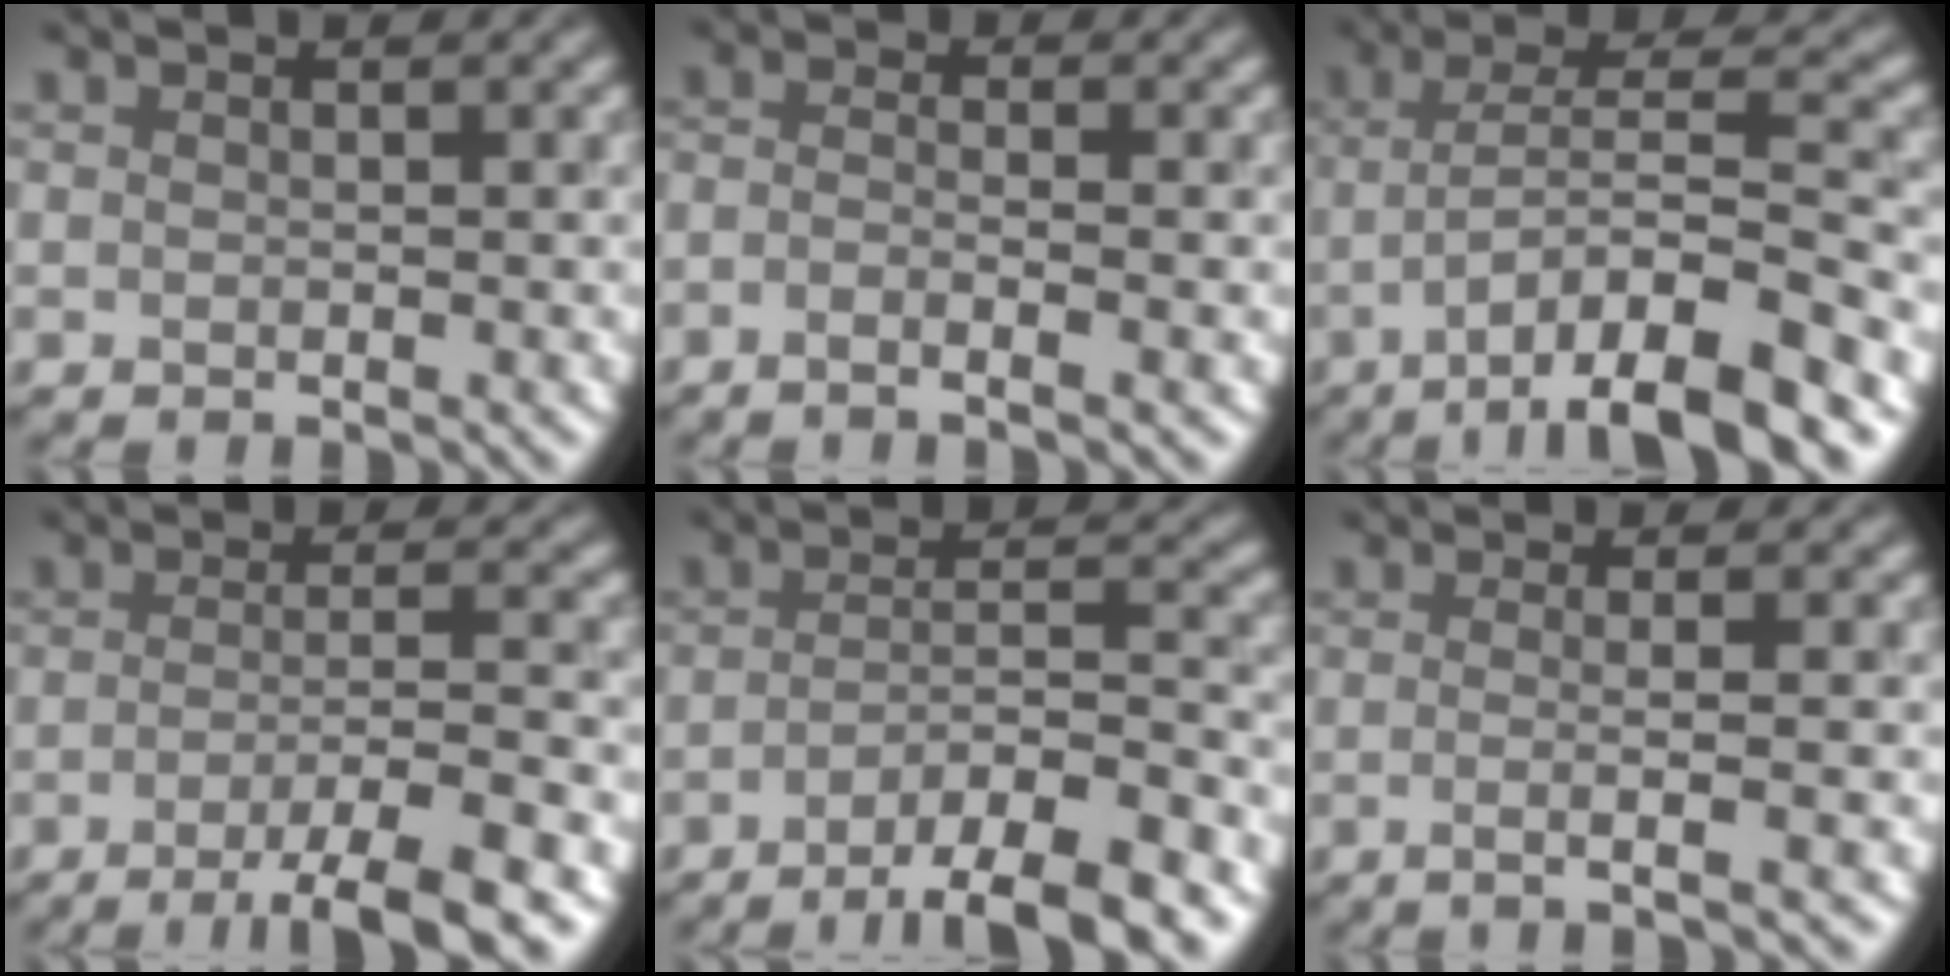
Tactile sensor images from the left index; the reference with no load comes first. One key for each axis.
{"total": 2.1, "fx": -1.4, "fy": 0.3, "fz": 1.6, "tx": -0.029, "ty": 0.003, "tz": -0.024}
{"total": 10.4, "fx": -5.5, "fy": 2.4, "fz": 8.5, "tx": -0.137, "ty": 0.016, "tz": -0.078}
{"total": 6.8, "fx": -3.7, "fy": 0.9, "fz": 5.6, "tx": -0.076, "ty": 0.013, "tz": -0.054}
{"total": 8.8, "fx": -5.5, "fy": 1.8, "fz": 6.6, "tx": -0.085, "ty": 0.018, "tz": -0.072}
{"total": 3.2, "fx": -0.3, "fy": 0.9, "fz": 3.1, "tx": -0.033, "ty": 0.010, "tz": -0.023}